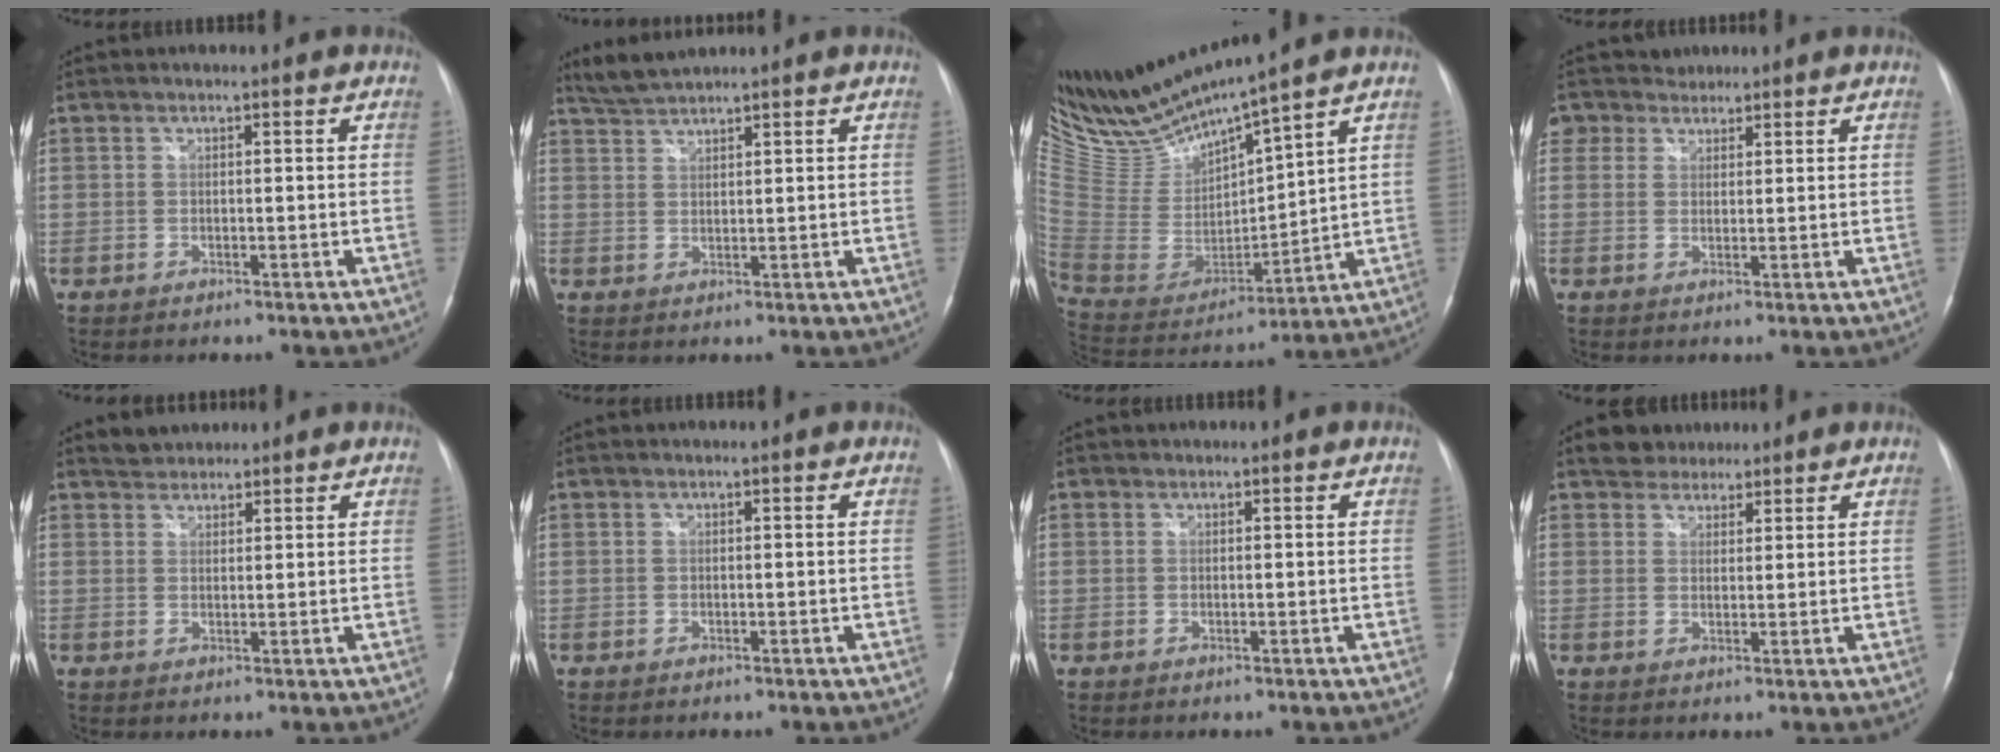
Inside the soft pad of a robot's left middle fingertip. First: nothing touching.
{"total": 3.4, "force": [3.3, -0.3, 0.8], "torque": [-0.026, 0.011, 0.070]}
{"total": 15.2, "force": [14.1, -0.9, 5.4], "torque": [-0.122, -0.023, 0.293]}
{"total": 3.8, "force": [2.8, 2.6, -0.5], "torque": [0.010, 0.019, 0.048]}
{"total": 2.5, "force": [2.3, 1.1, 0.0], "torque": [-0.004, 0.014, 0.038]}
{"total": 0.0}
{"total": 0.0}
{"total": 3.9, "force": [3.2, 2.2, 0.4], "torque": [-0.008, 0.014, 0.053]}